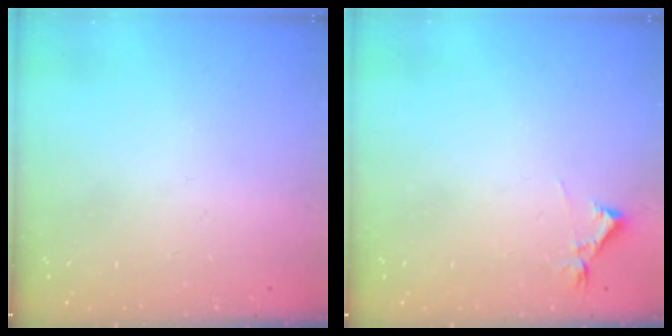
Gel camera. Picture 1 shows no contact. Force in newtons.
{"total": 3.4, "press": 3.3, "slide": 0.7}